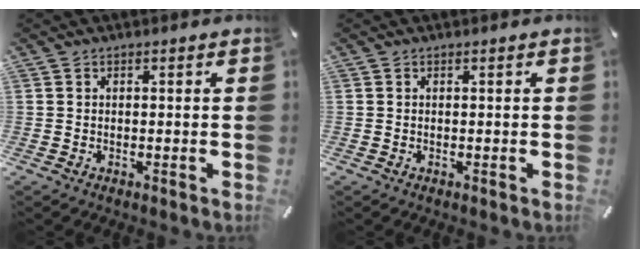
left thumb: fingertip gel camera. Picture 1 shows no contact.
{"total": 0.0}